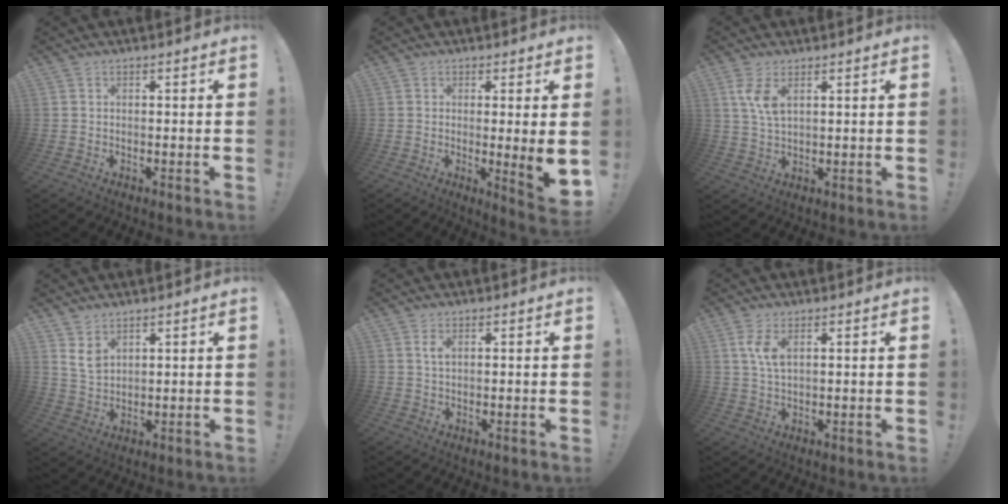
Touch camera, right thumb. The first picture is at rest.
{"total": 7.4, "force": [-0.1, 0.1, 7.4], "torque": [-0.099, -0.016, 0.003]}
{"total": 6.0, "force": [3.0, 2.1, 4.8], "torque": [-0.090, -0.014, 0.051]}
{"total": 5.4, "force": [3.5, 3.0, 2.8], "torque": [-0.039, -0.021, 0.065]}
{"total": 1.9, "force": [0.9, 0.5, 1.6], "torque": [-0.022, -0.004, 0.012]}
{"total": 5.0, "force": [2.2, 1.8, 4.2], "torque": [-0.080, -0.009, 0.034]}